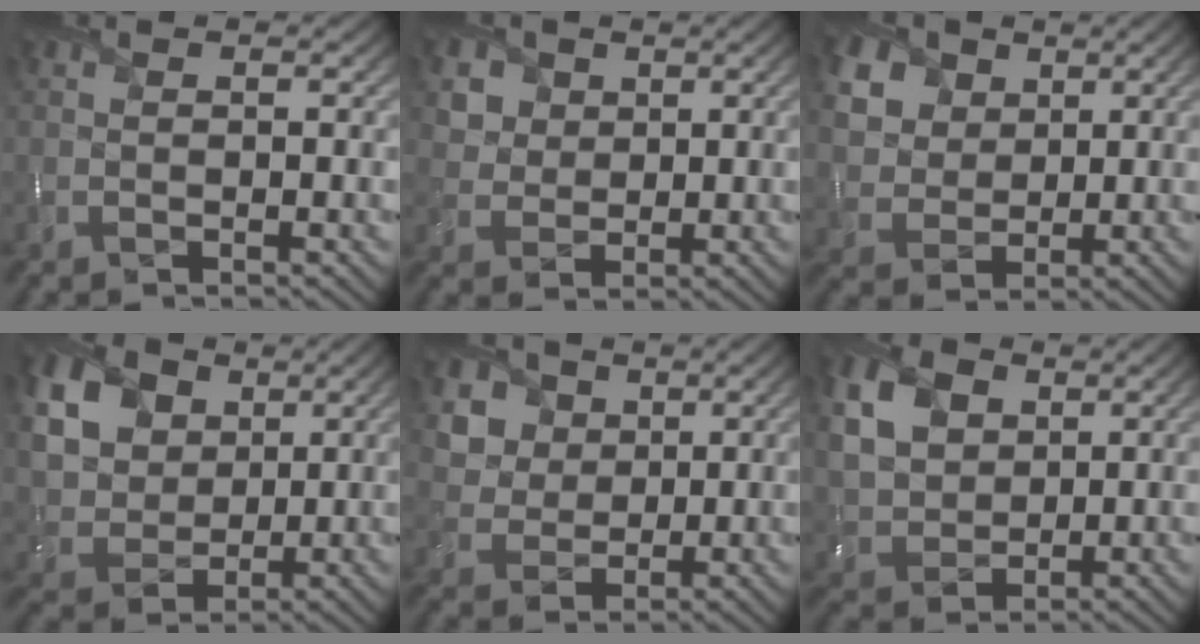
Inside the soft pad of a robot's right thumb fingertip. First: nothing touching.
{"total": 5.0, "force": [2.4, 4.1, 1.6], "torque": [-0.071, -0.009, 0.049]}
{"total": 9.7, "force": [4.6, 7.2, 4.6], "torque": [-0.159, 0.010, 0.091]}
{"total": 15.1, "force": [5.9, 11.4, 8.0], "torque": [-0.217, 0.018, 0.124]}
{"total": 6.8, "force": [3.2, 5.4, 2.6], "torque": [-0.098, -0.008, 0.054]}
{"total": 9.0, "force": [3.3, 6.5, 5.4], "torque": [-0.156, 0.013, 0.062]}